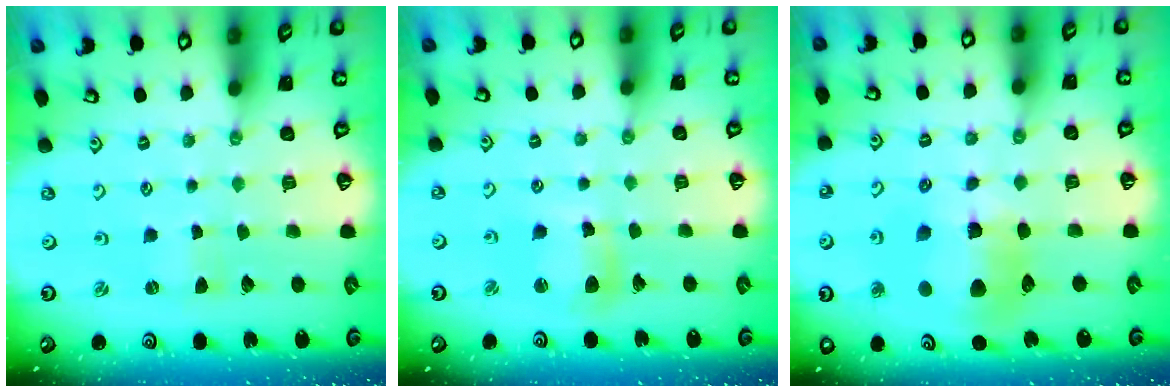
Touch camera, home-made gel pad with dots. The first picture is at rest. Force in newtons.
{"total": 9.7, "press": 9.6, "slide": 1.4}
{"total": 14.2, "press": 14.1, "slide": 2.0}